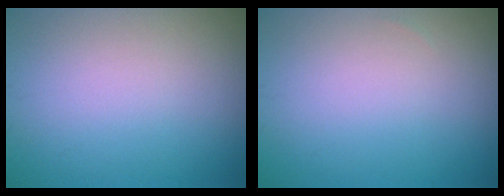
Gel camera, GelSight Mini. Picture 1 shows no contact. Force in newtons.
{"total": 0.0}